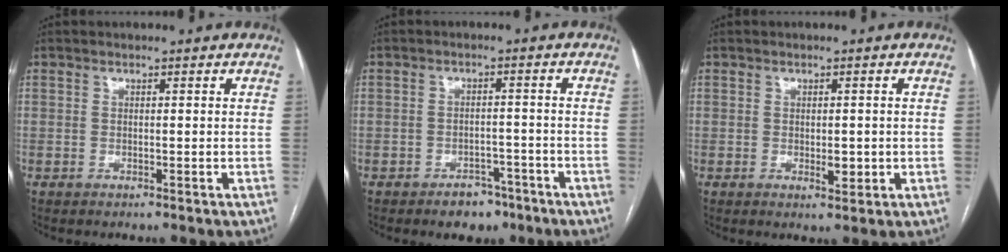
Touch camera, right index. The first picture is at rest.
{"total": 4.5, "force": [-3.1, 2.8, 1.7], "torque": [-0.016, 0.009, -0.038]}
{"total": 2.5, "force": [-0.2, 1.3, 2.1], "torque": [-0.028, -0.003, 0.002]}